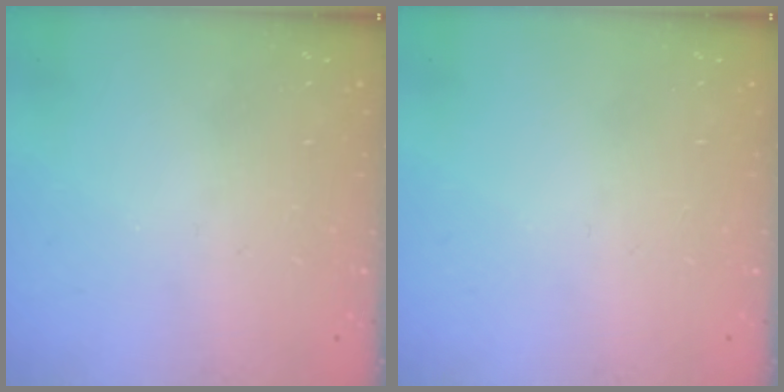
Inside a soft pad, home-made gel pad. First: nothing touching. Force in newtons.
{"total": 0.0}